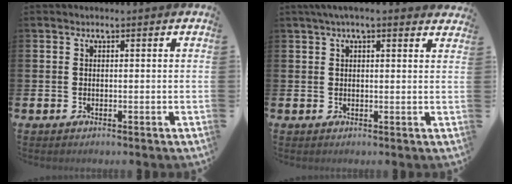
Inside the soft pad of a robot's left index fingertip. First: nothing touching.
{"total": 2.6, "force": [2.2, 0.3, 1.3], "torque": [-0.030, 0.000, 0.040]}